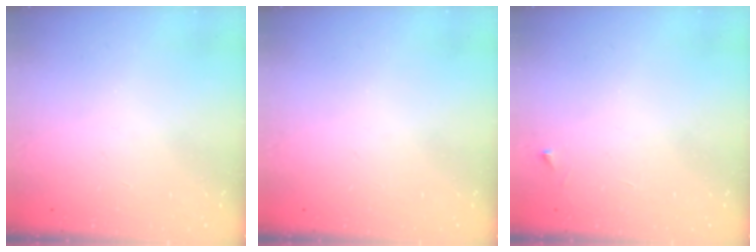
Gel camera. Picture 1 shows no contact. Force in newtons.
{"total": 0.0}
{"total": 2.5, "press": 2.5, "slide": 0.3}